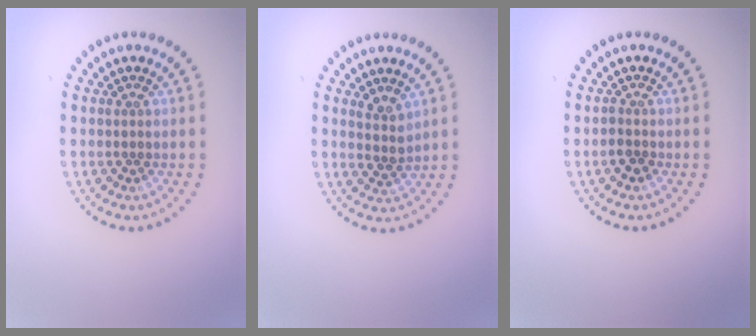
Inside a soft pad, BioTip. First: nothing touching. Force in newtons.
{"total": 1.8, "press": 1.4, "slide": 1.2}
{"total": 1.2, "press": 1.0, "slide": 0.7}